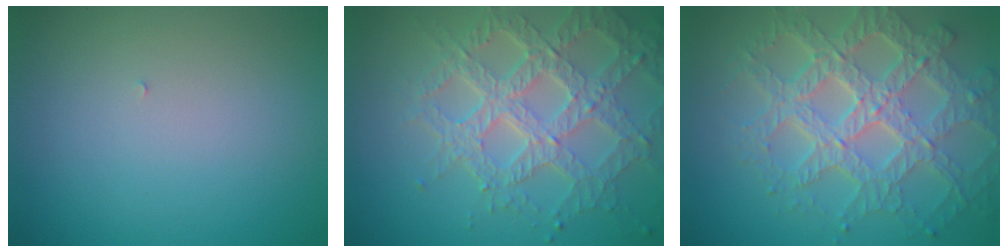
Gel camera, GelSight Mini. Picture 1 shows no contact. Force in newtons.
{"total": 7.1, "press": 5.3, "slide": 4.7}
{"total": 7.8, "press": 6.1, "slide": 4.9}